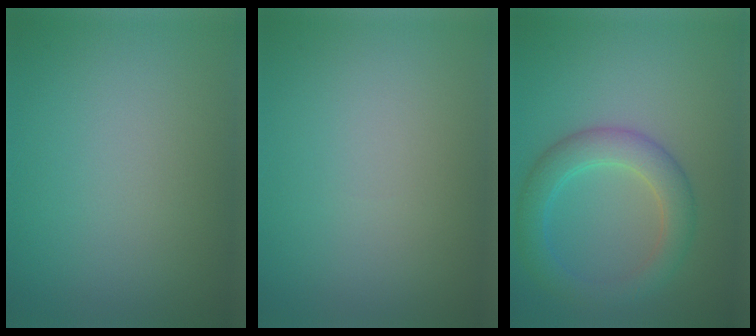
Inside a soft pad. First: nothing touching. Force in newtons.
{"total": 0.0}
{"total": 4.2, "press": 4.2, "slide": 0.2}